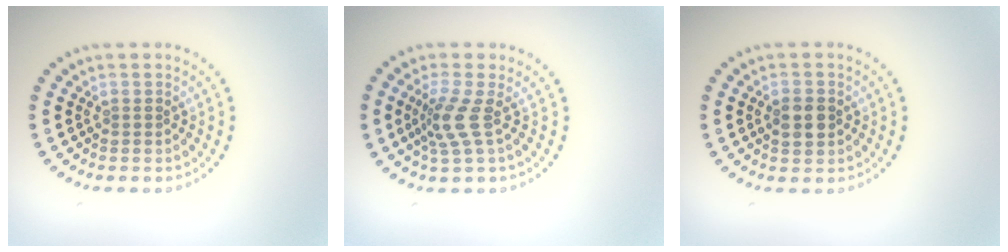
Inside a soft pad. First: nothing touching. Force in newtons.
{"total": 2.7, "press": 1.9, "slide": 1.9}
{"total": 2.8, "press": 2.8, "slide": 0.1}